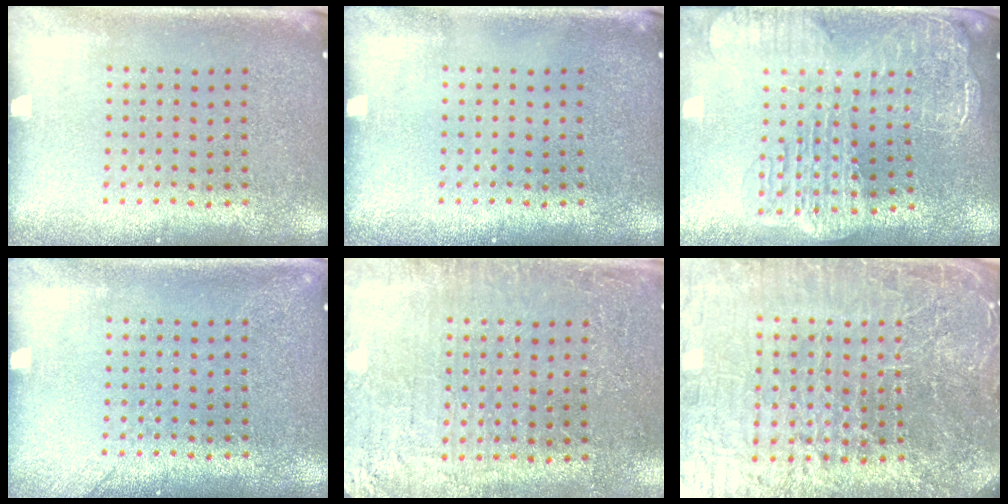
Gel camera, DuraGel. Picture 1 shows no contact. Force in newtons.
{"total": 0.0}
{"total": 2.9, "press": 2.4, "slide": 1.7}
{"total": 1.1, "press": 1.1, "slide": 0.3}
{"total": 2.9, "press": 2.9, "slide": 0.4}
{"total": 7.3, "press": 6.4, "slide": 3.6}